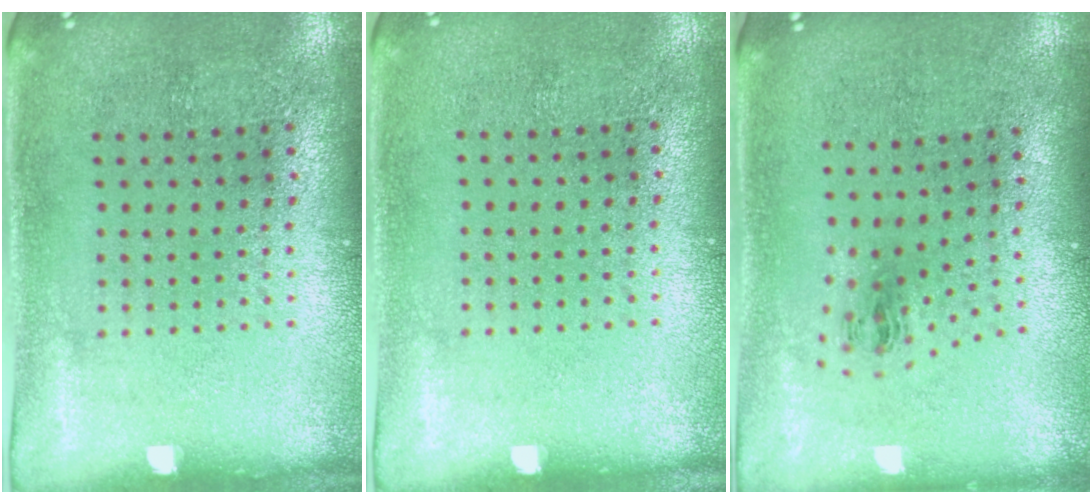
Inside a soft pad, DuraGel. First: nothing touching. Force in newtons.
{"total": 0.0}
{"total": 0.9, "press": 0.4, "slide": 0.9}